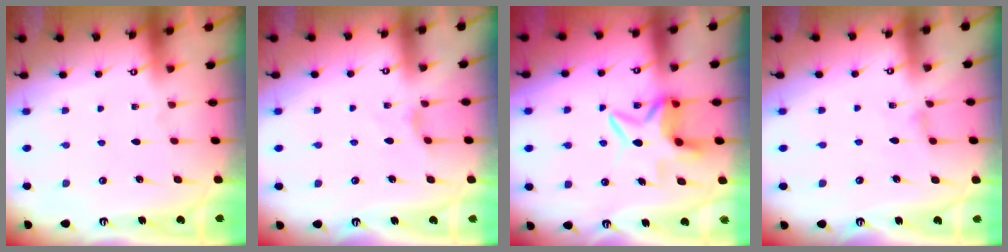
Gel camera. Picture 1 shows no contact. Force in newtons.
{"total": 2.7, "press": 2.6, "slide": 0.5}
{"total": 8.3, "press": 8.1, "slide": 1.4}
{"total": 1.1, "press": 1.1, "slide": 0.4}